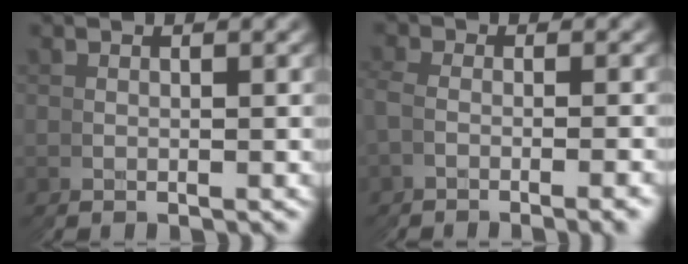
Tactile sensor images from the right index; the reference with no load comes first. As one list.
[{"total": 2.3, "force": [-1.0, -1.8, -1.0], "torque": [0.011, 0.017, -0.027]}]